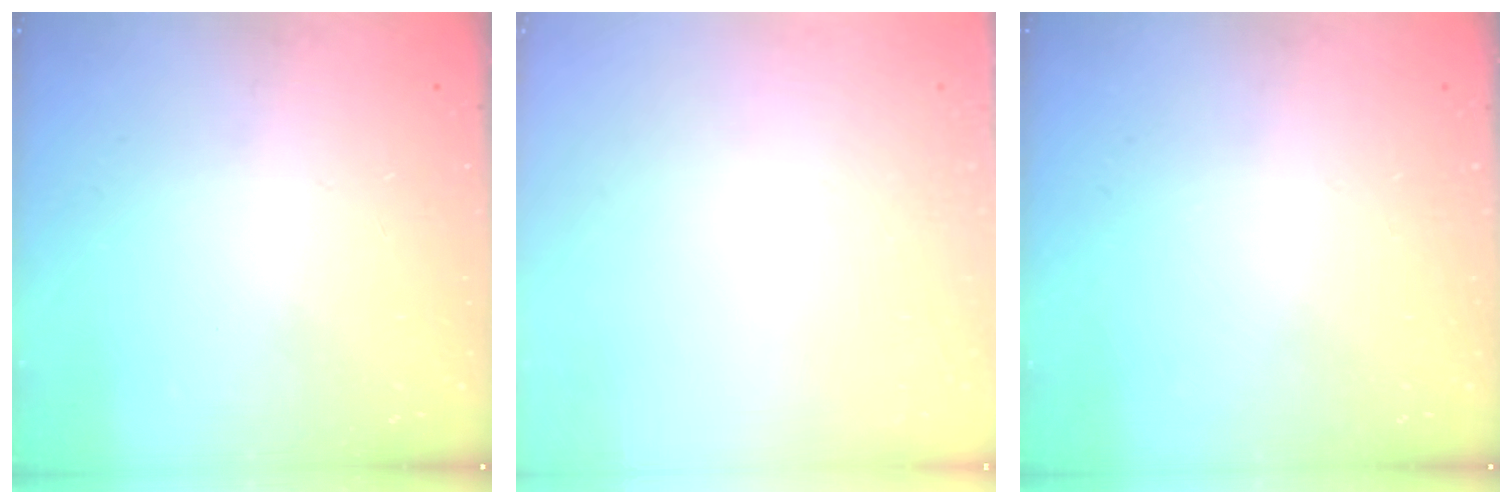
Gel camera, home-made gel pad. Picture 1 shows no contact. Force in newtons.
{"total": 2.7, "press": 2.6, "slide": 0.8}
{"total": 0.0}